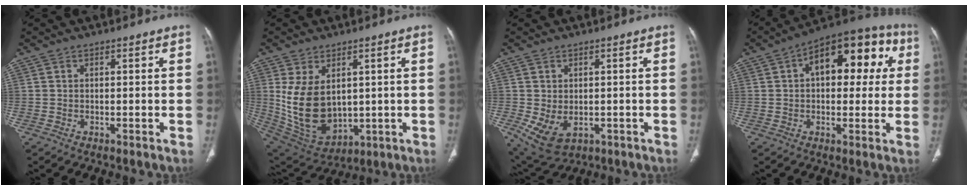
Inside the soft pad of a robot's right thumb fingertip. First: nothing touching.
{"total": 14.3, "force": [1.8, 9.3, 10.8], "torque": [-0.189, -0.015, 0.065]}
{"total": 7.1, "force": [-1.3, 4.8, 5.1], "torque": [-0.090, -0.007, -0.001]}
{"total": 18.8, "force": [5.0, 10.0, 15.1], "torque": [-0.163, 0.035, 0.063]}